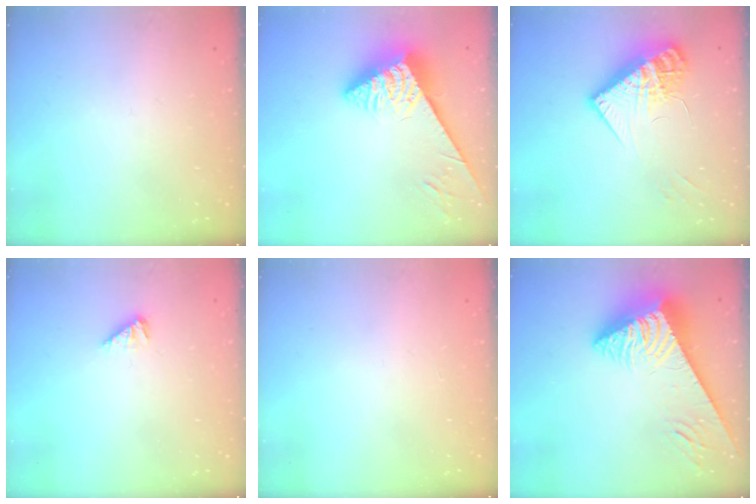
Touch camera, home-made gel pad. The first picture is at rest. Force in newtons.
{"total": 6.0, "press": 6.0, "slide": 0.6}
{"total": 15.6, "press": 15.4, "slide": 1.9}
{"total": 3.4, "press": 3.3, "slide": 0.5}
{"total": 0.0}
{"total": 8.9, "press": 8.9, "slide": 1.1}